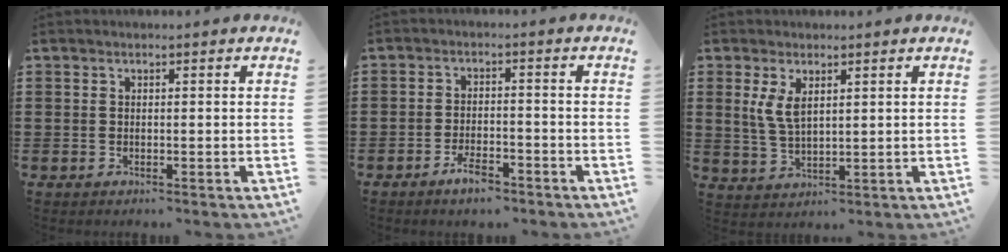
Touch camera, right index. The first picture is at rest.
{"total": 4.0, "force": [-3.0, 1.2, 2.4], "torque": [-0.046, 0.006, -0.058]}
{"total": 4.3, "force": [1.6, 2.0, 3.5], "torque": [-0.081, 0.002, 0.026]}